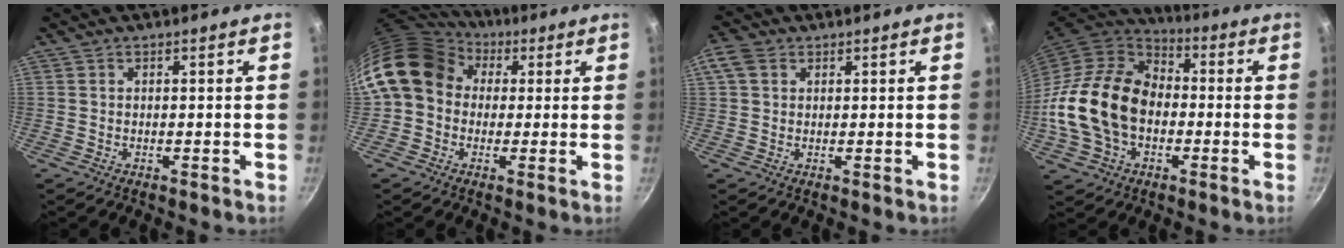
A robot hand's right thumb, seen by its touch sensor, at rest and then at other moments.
{"total": 14.3, "force": [3.1, 11.8, 7.5], "torque": [-0.114, 0.028, 0.037]}
{"total": 4.0, "force": [1.4, 3.0, 2.2], "torque": [-0.043, 0.007, 0.023]}
{"total": 20.9, "force": [-2.4, 15.0, 14.3], "torque": [-0.247, 0.038, -0.050]}